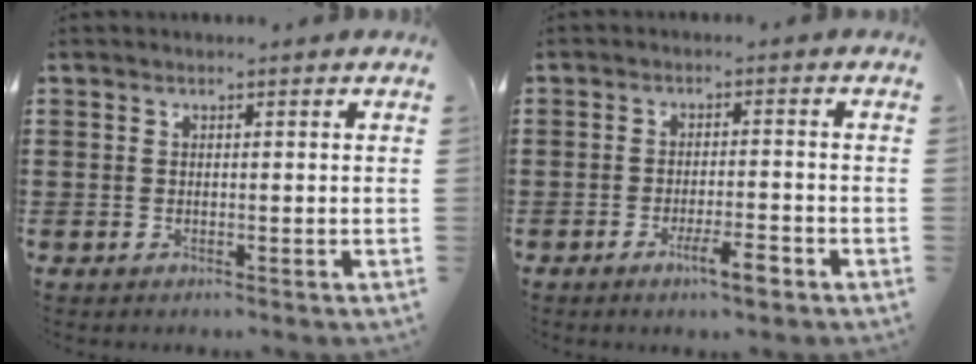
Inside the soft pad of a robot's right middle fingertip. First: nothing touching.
{"total": 4.8, "force": [-2.8, 1.1, 3.8], "torque": [-0.071, -0.004, -0.050]}